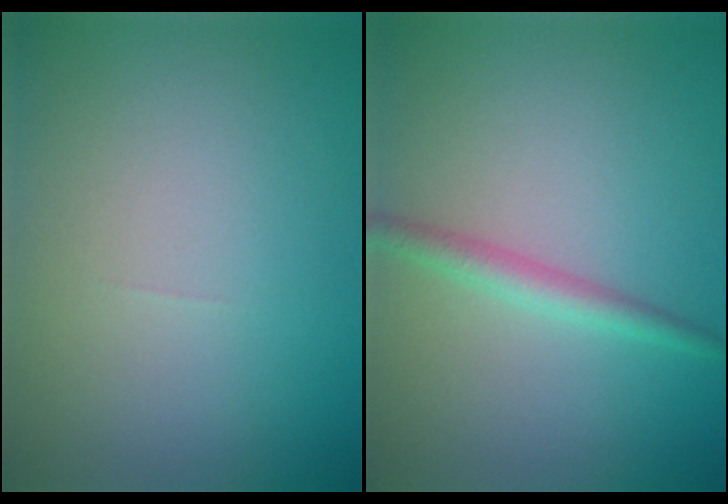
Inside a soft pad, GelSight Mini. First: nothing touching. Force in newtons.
{"total": 2.1, "press": 2.1, "slide": 0.1}